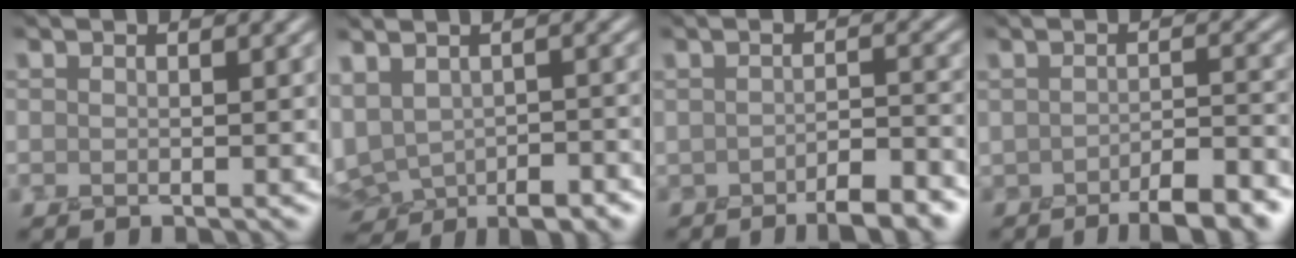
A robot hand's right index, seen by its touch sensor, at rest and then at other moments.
{"total": 6.1, "force": [-1.9, 3.9, 4.3], "torque": [-0.070, -0.006, -0.020]}
{"total": 4.9, "force": [-3.0, 1.6, 3.6], "torque": [-0.051, -0.006, -0.042]}
{"total": 6.1, "force": [-3.8, 1.9, 4.4], "torque": [-0.059, -0.011, -0.051]}